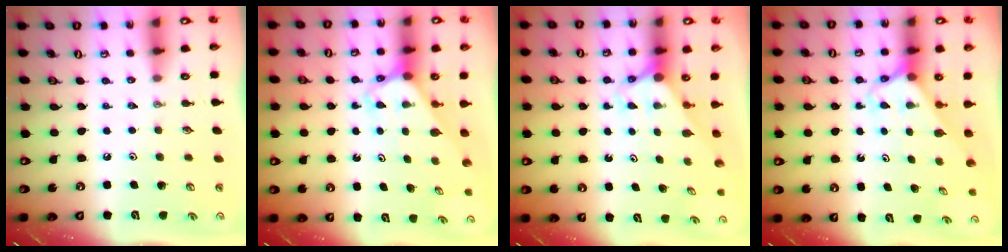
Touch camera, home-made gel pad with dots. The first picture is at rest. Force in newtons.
{"total": 2.9, "press": 2.9, "slide": 0.2}
{"total": 2.7, "press": 2.7, "slide": 0.0}
{"total": 2.7, "press": 2.7, "slide": 0.1}